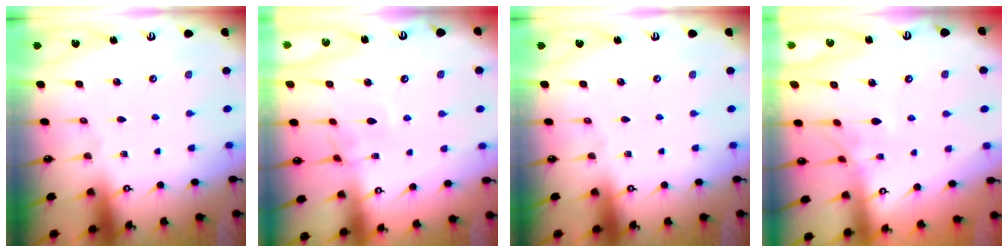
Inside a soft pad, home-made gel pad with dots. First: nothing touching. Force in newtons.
{"total": 1.2, "press": 1.2, "slide": 0.4}
{"total": 0.0}
{"total": 2.0, "press": 1.8, "slide": 0.9}